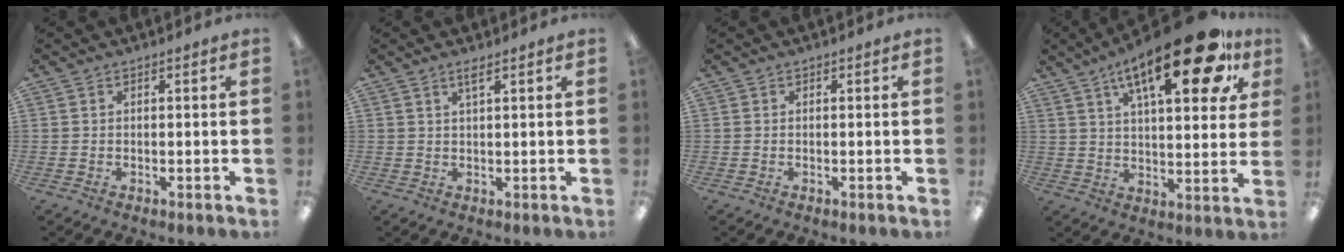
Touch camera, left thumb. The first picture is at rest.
{"total": 2.2, "force": [1.5, 0.1, 1.5], "torque": [-0.035, 0.001, 0.027]}
{"total": 0.0}
{"total": 23.3, "force": [12.5, 8.0, 17.9], "torque": [-0.266, -0.052, 0.193]}